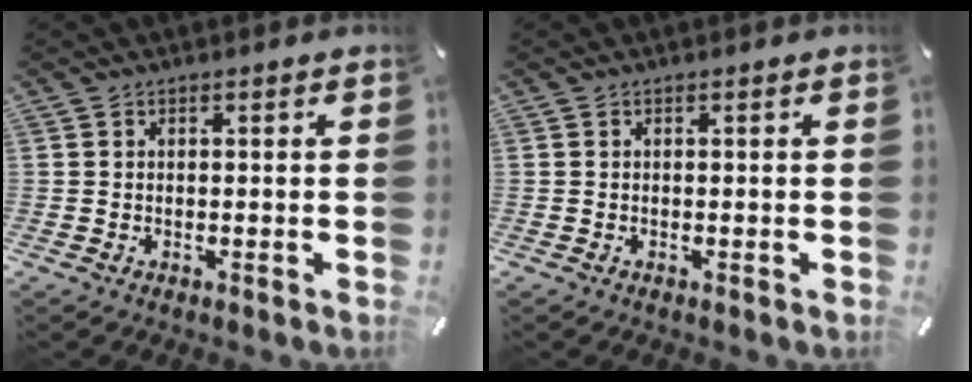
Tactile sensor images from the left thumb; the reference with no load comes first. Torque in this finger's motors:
{"motor_torque": [0.00, 0.00, -0.03, 0.00, 0.00]}